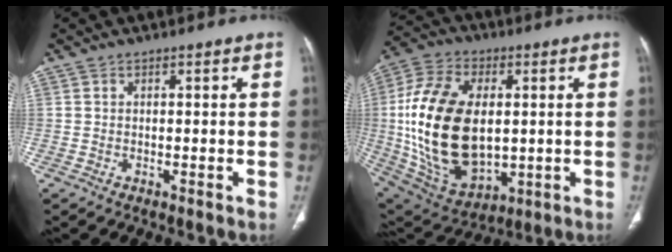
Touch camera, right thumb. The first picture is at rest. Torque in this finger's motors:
{"motor_torque": [1.16, 1.26, 2.71, 0.08, 0.95]}